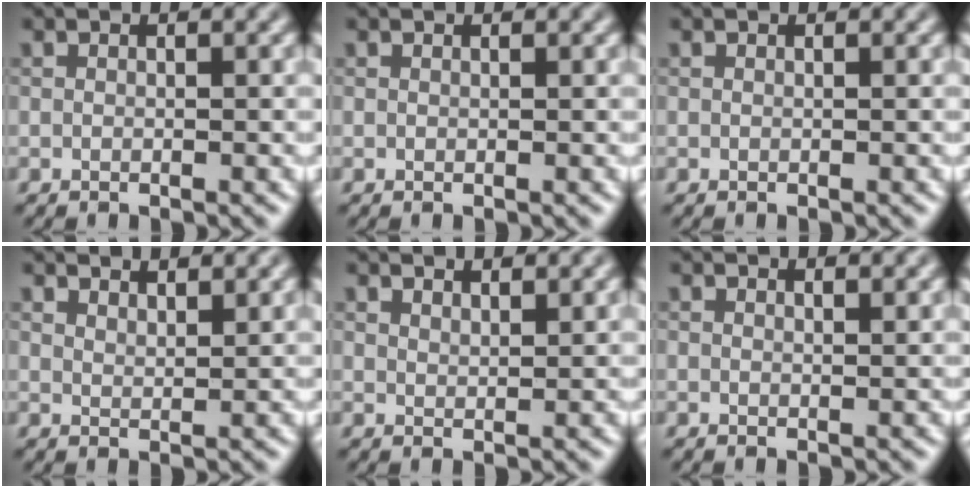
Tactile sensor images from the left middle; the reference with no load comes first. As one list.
[{"total": 0.0}, {"total": 0.0}, {"total": 3.6, "force": [3.3, 0.9, 1.3], "torque": [-0.007, 0.007, 0.038]}, {"total": 2.4, "force": [2.2, 0.5, 0.9], "torque": [-0.009, 0.007, 0.031]}, {"total": 1.4, "force": [1.3, 0.3, 0.6], "torque": [-0.008, 0.001, 0.016]}]